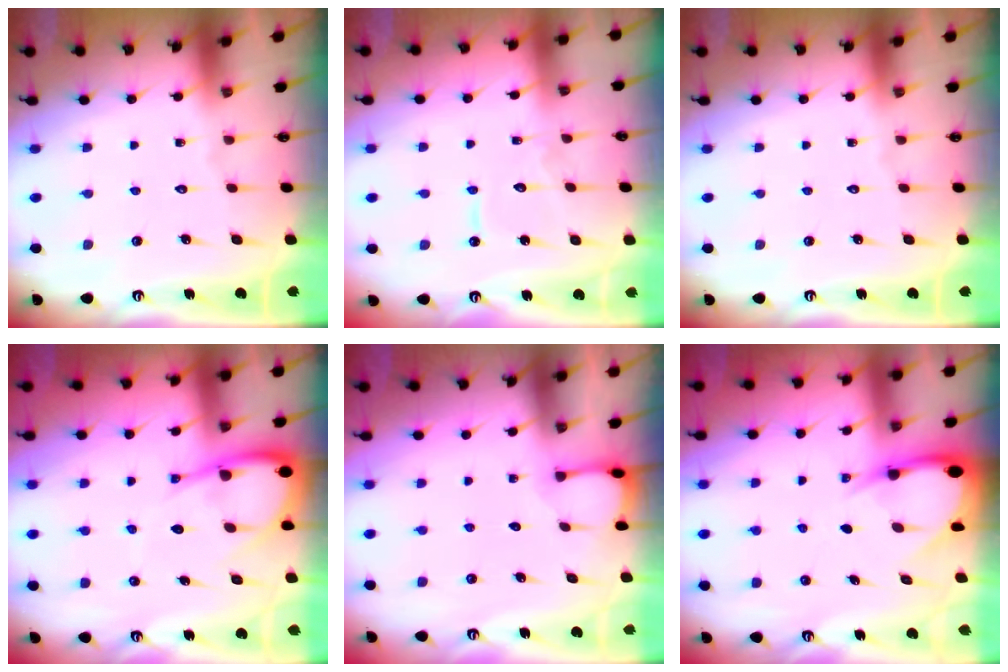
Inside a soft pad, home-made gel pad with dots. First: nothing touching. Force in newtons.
{"total": 5.9, "press": 5.8, "slide": 0.5}
{"total": 0.0}
{"total": 9.8, "press": 9.7, "slide": 1.1}
{"total": 1.9, "press": 1.9, "slide": 0.2}
{"total": 6.4, "press": 6.4, "slide": 0.6}